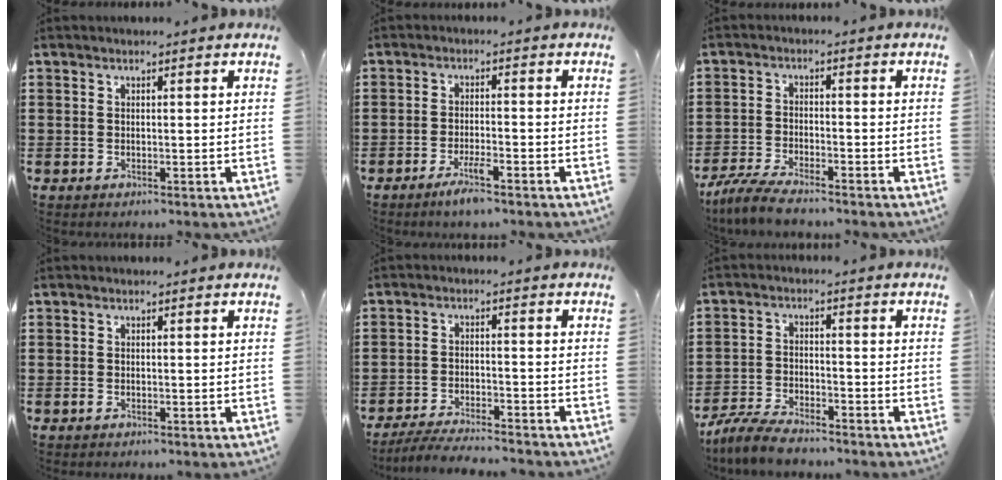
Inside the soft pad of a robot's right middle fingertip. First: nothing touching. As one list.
[{"total": 3.6, "force": [-2.5, 0.4, 2.6], "torque": [-0.056, -0.002, -0.048]}, {"total": 4.8, "force": [-4.4, 0.5, 1.9], "torque": [-0.053, -0.009, -0.088]}, {"total": 0.5, "force": [-0.3, 0.2, 0.3], "torque": [-0.008, -0.003, -0.006]}, {"total": 4.7, "force": [-4.5, 0.2, 1.3], "torque": [-0.028, -0.004, -0.091]}, {"total": 5.6, "force": [-5.2, 0.9, 1.9], "torque": [-0.050, 0.001, -0.104]}]